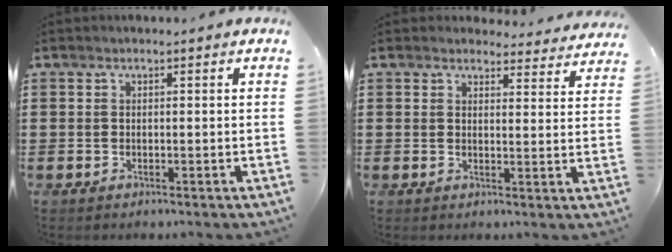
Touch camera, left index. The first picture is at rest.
{"total": 3.5, "force": [3.4, 0.7, 0.4], "torque": [-0.012, -0.016, 0.062]}